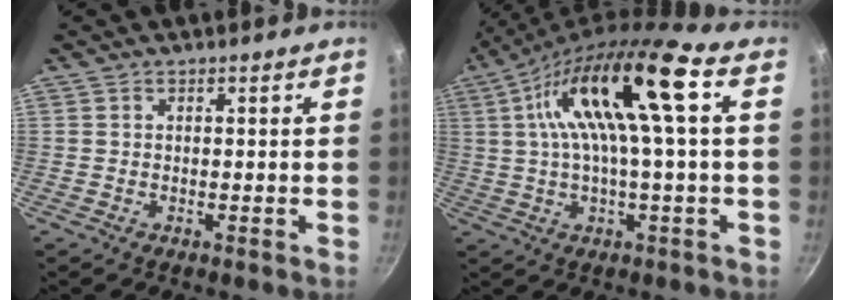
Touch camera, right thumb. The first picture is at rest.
{"total": 14.0, "force": [3.4, 2.1, 13.4], "torque": [-0.238, 0.018, 0.065]}